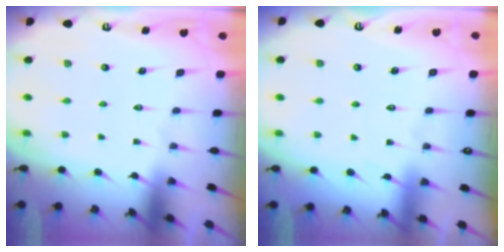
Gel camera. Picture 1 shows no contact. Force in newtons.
{"total": 3.2, "press": 3.1, "slide": 0.6}